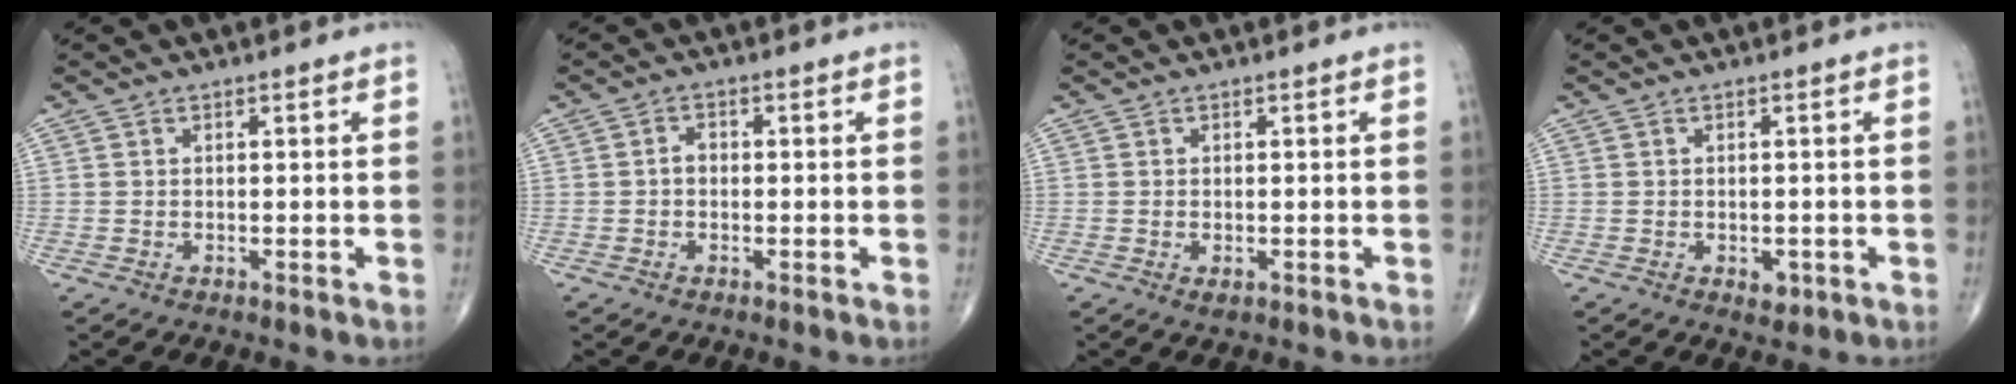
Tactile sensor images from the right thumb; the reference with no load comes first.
{"total": 1.7, "force": [-0.3, 1.2, 1.1], "torque": [-0.009, 0.007, -0.009]}
{"total": 1.1, "force": [-0.2, 0.6, 0.9], "torque": [-0.014, -0.004, -0.002]}
{"total": 1.9, "force": [-0.6, 1.2, 1.3], "torque": [-0.009, -0.001, -0.004]}